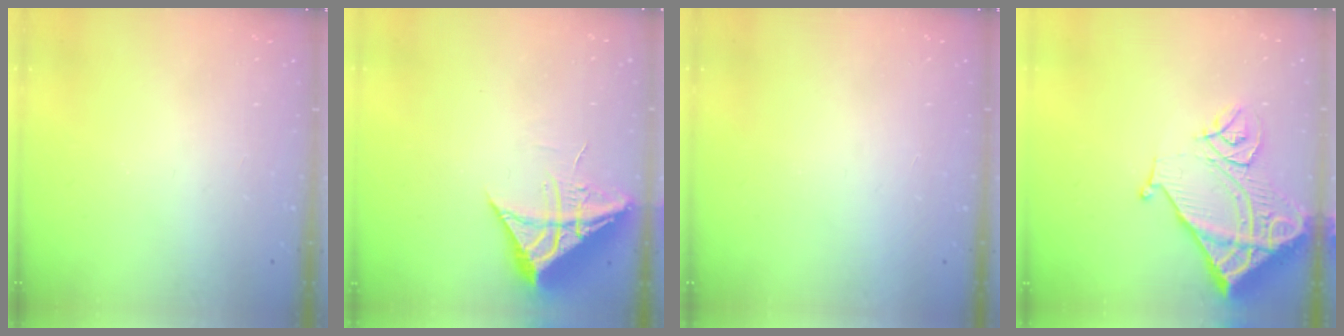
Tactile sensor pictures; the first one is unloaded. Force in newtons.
{"total": 10.0, "press": 9.9, "slide": 1.0}
{"total": 1.6, "press": 1.5, "slide": 0.1}
{"total": 15.0, "press": 14.9, "slide": 1.9}